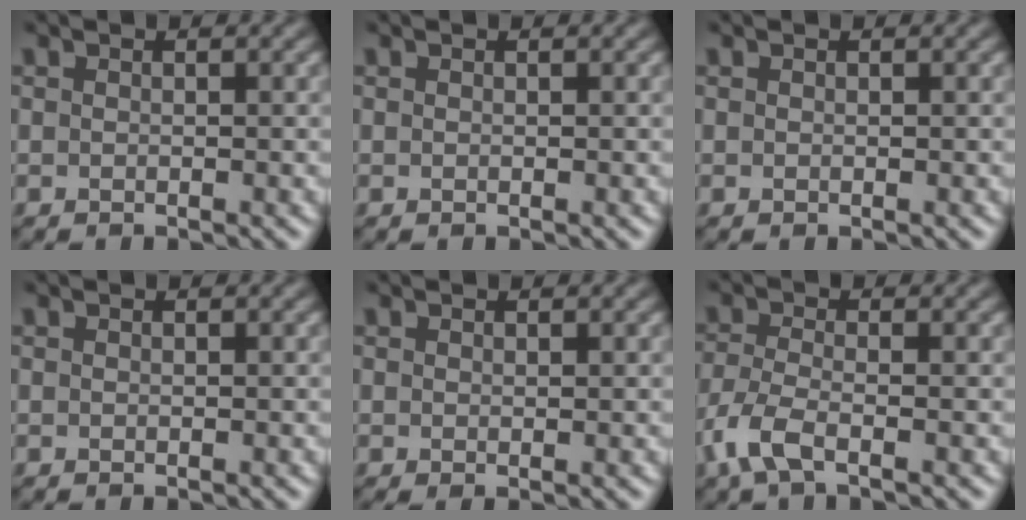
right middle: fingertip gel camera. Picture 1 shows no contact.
{"total": 0.0}
{"total": 0.0}
{"total": 0.0}
{"total": 0.5, "force": [0.2, 0.1, 0.5], "torque": [-0.009, 0.000, 0.004]}
{"total": 3.7, "force": [-2.1, 1.3, 2.7], "torque": [-0.074, -0.007, -0.053]}